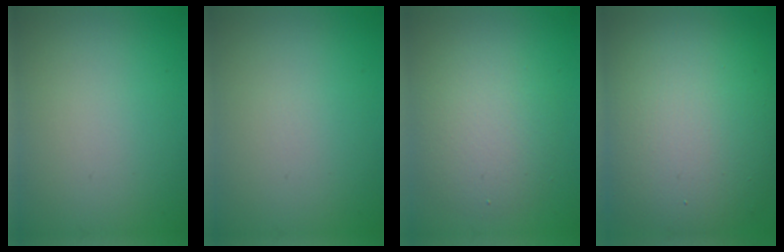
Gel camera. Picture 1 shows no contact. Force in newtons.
{"total": 0.0}
{"total": 2.6, "press": 2.6, "slide": 0.3}
{"total": 13.4, "press": 13.4, "slide": 0.9}